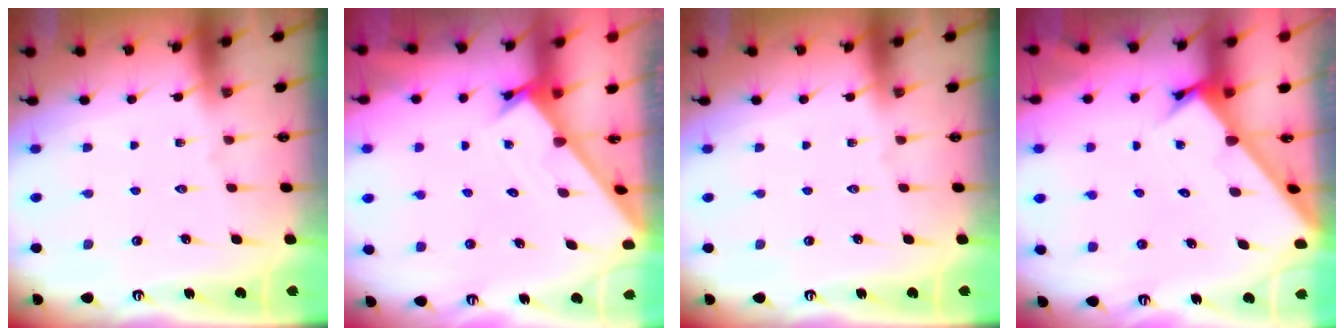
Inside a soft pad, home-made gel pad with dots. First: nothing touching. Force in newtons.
{"total": 1.8, "press": 1.8, "slide": 0.1}
{"total": 0.0}
{"total": 2.8, "press": 2.8, "slide": 0.2}